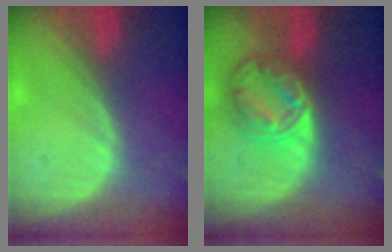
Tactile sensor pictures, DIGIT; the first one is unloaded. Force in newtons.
{"total": 8.5, "press": 7.2, "slide": 4.5}